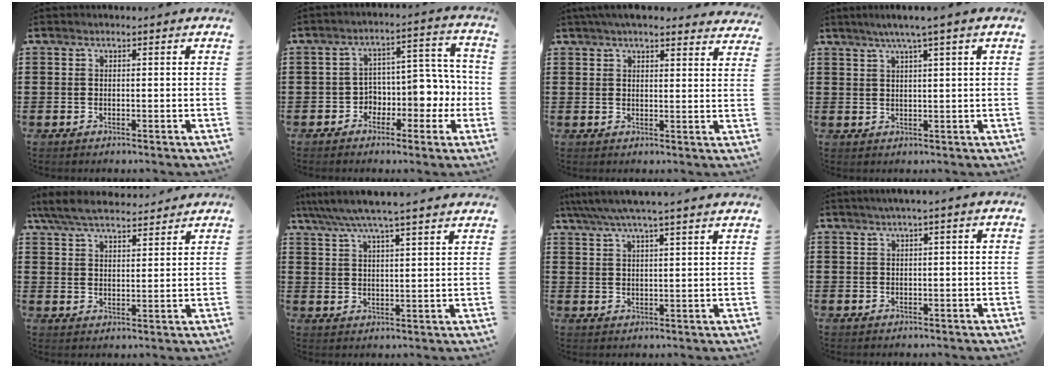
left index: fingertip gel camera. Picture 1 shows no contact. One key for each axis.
{"total": 5.8, "fx": -2.1, "fy": 4.6, "fz": 2.9, "tx": -0.057, "ty": 0.005, "tz": -0.044}
{"total": 4.4, "fx": 4.1, "fy": 0.7, "fz": 1.7, "tx": -0.044, "ty": -0.006, "tz": 0.076}
{"total": 3.2, "fx": 1.9, "fy": -0.5, "fz": 2.5, "tx": -0.053, "ty": 0.000, "tz": 0.031}
{"total": 6.4, "fx": 5.7, "fy": 1.4, "fz": 2.5, "tx": -0.067, "ty": -0.014, "tz": 0.105}
{"total": 5.7, "fx": 4.9, "fy": -0.3, "fz": 2.8, "tx": -0.071, "ty": -0.020, "tz": 0.085}
{"total": 4.6, "fx": 3.8, "fy": -0.2, "fz": 2.5, "tx": -0.061, "ty": -0.012, "tz": 0.065}
{"total": 1.1, "fx": 0.2, "fy": -0.1, "fz": 1.1, "tx": -0.017, "ty": -0.003, "tz": 0.004}